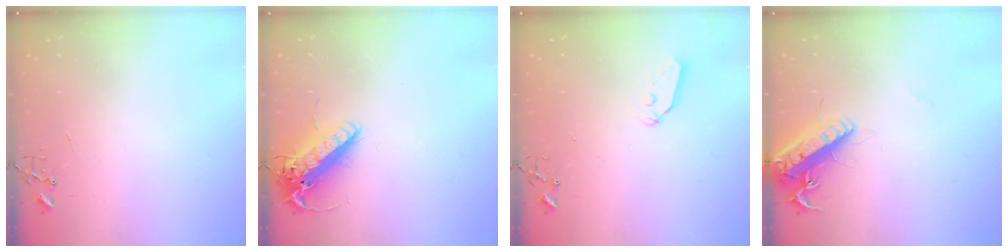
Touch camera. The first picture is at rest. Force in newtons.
{"total": 16.2, "press": 15.9, "slide": 3.2}
{"total": 6.4, "press": 6.4, "slide": 0.3}
{"total": 16.5, "press": 16.2, "slide": 3.1}